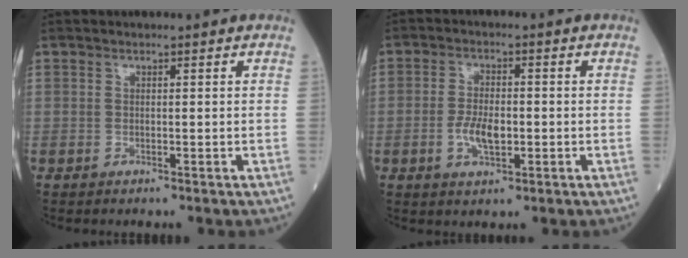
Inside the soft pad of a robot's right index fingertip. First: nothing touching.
{"total": 4.7, "force": [-1.1, 1.8, 4.1], "torque": [-0.083, 0.000, -0.019]}